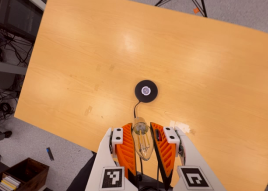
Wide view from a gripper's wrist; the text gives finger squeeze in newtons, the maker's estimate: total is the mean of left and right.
{"total": 20.5, "left": 21.6, "right": 19.3}